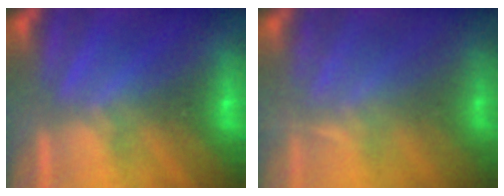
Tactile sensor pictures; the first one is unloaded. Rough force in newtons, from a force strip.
{"total": 2.2}